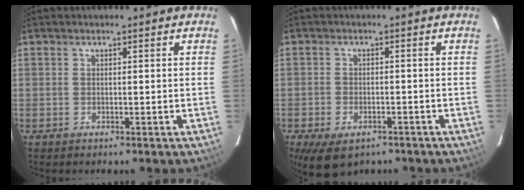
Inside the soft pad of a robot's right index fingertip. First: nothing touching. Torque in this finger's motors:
{"motor_torque": [0.76, -0.69, 0.21, 0.04]}